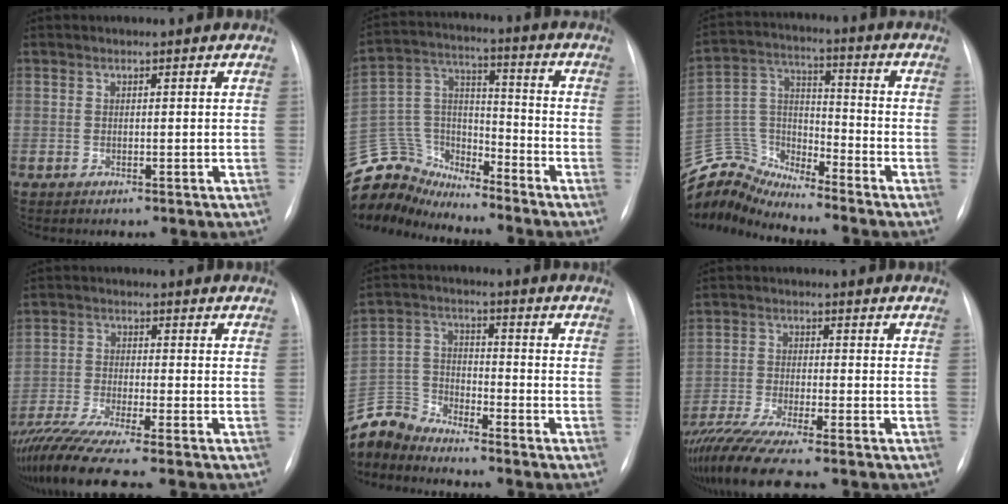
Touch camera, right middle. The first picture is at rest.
{"total": 12.5, "force": [-12.2, 2.6, 0.1], "torque": [-0.013, 0.062, -0.237]}
{"total": 10.4, "force": [-10.4, 0.4, -0.5], "torque": [0.004, 0.052, -0.206]}
{"total": 11.1, "force": [-9.1, -0.8, 6.2], "torque": [-0.114, -0.030, -0.154]}
{"total": 7.7, "force": [-7.7, 0.6, -0.1], "torque": [-0.010, 0.006, -0.155]}
{"total": 11.3, "force": [-9.3, 0.1, 6.4], "torque": [-0.119, -0.029, -0.158]}